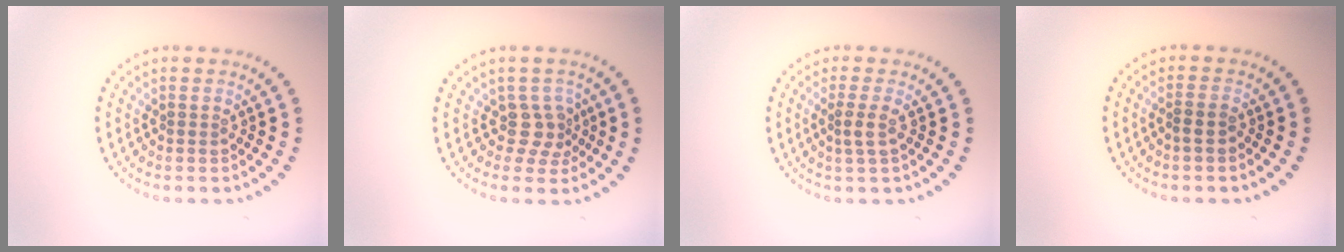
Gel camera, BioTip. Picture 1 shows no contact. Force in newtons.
{"total": 2.3, "press": 1.7, "slide": 1.6}
{"total": 1.6, "press": 1.2, "slide": 1.0}
{"total": 0.9, "press": 0.6, "slide": 0.7}